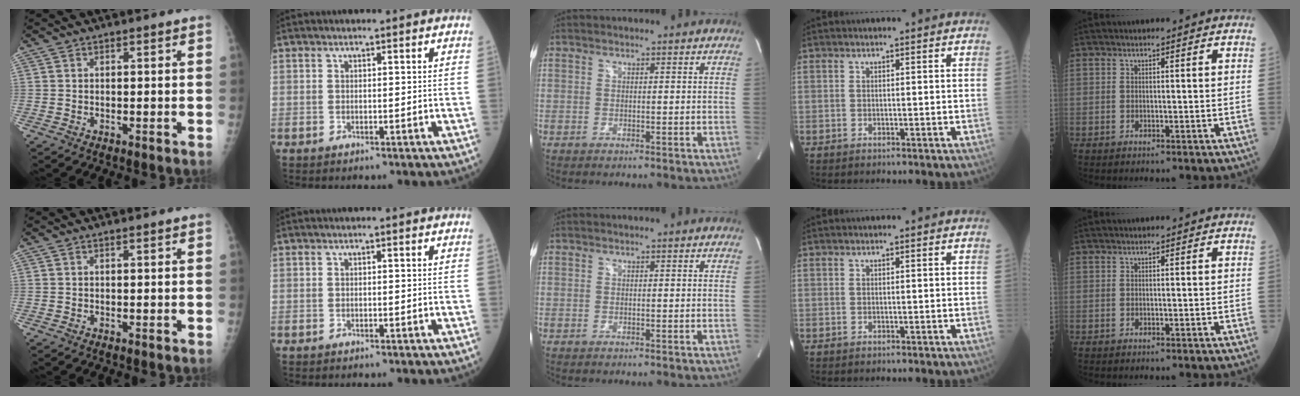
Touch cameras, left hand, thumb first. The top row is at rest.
{}